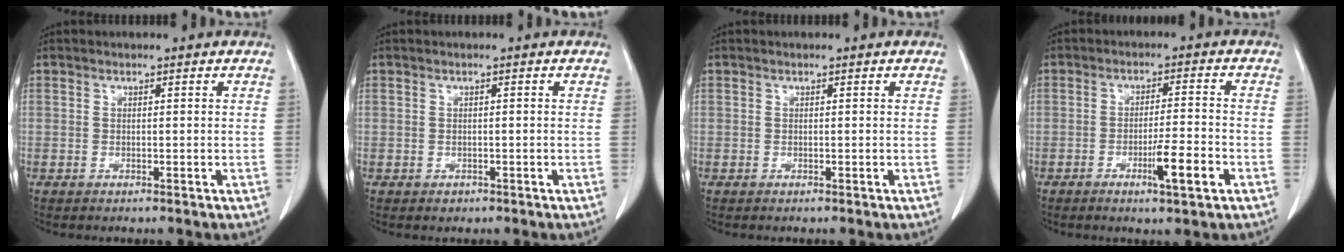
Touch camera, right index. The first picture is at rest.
{"total": 0.8, "force": [-0.4, 0.6, 0.2], "torque": [-0.003, 0.002, -0.004]}
{"total": 0.0}
{"total": 6.4, "force": [-2.8, 0.3, 5.8], "torque": [-0.092, -0.006, -0.046]}